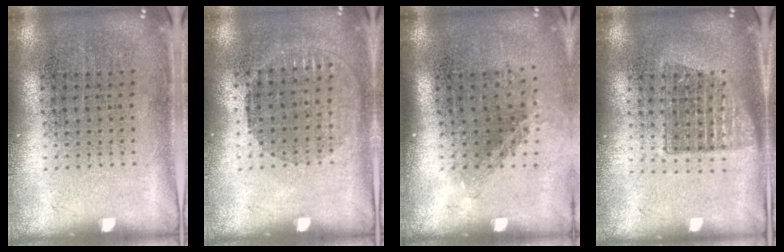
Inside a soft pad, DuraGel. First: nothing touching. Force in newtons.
{"total": 0.9, "press": 0.8, "slide": 0.3}
{"total": 1.4, "press": 1.0, "slide": 1.0}
{"total": 1.4, "press": 1.1, "slide": 0.8}